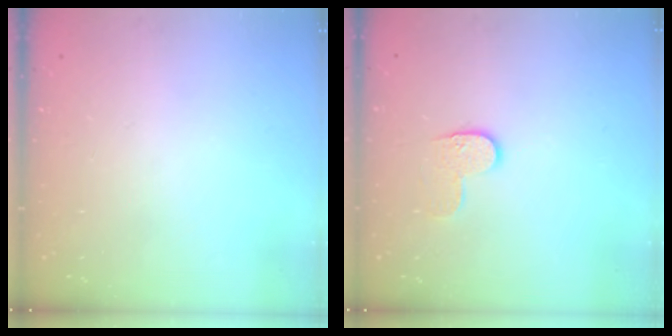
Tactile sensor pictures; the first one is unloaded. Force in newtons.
{"total": 6.0, "press": 6.0, "slide": 0.5}